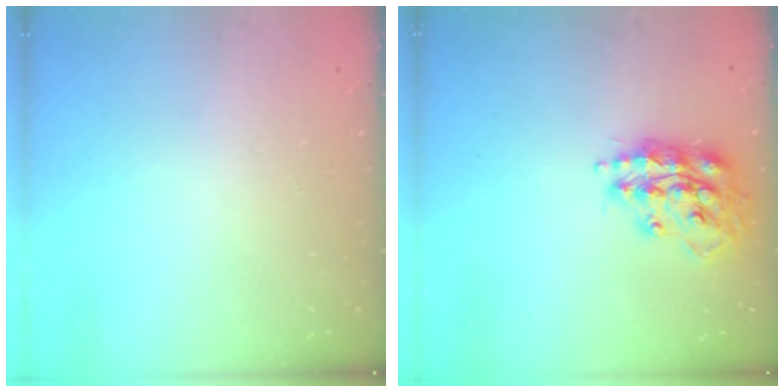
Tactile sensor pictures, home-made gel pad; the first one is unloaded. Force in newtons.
{"total": 16.2, "press": 16.2, "slide": 1.4}